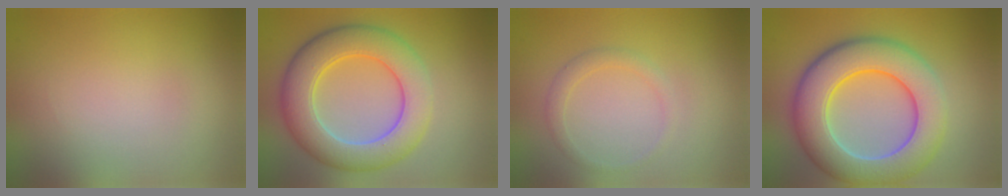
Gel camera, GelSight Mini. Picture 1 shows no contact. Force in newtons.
{"total": 8.0, "press": 8.0, "slide": 0.1}
{"total": 1.4, "press": 1.4, "slide": 0.1}
{"total": 10.0, "press": 10.0, "slide": 0.4}